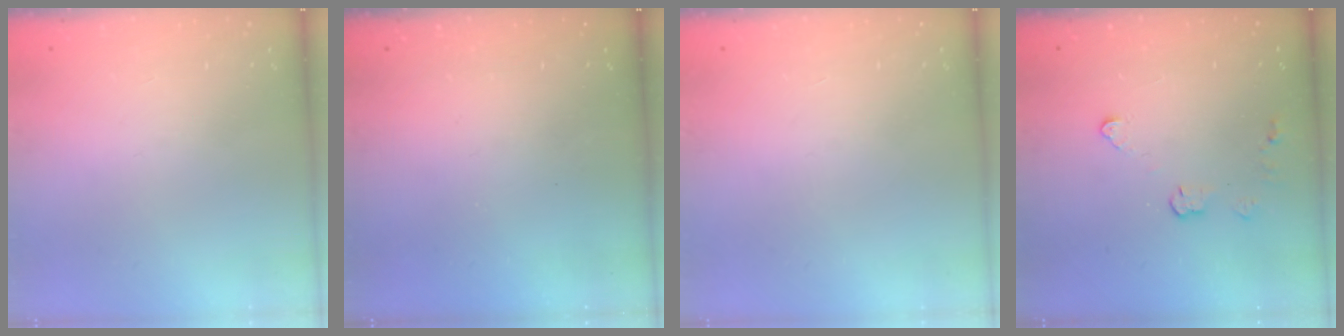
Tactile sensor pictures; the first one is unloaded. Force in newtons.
{"total": 0.0}
{"total": 0.0}
{"total": 3.9, "press": 3.9, "slide": 0.5}